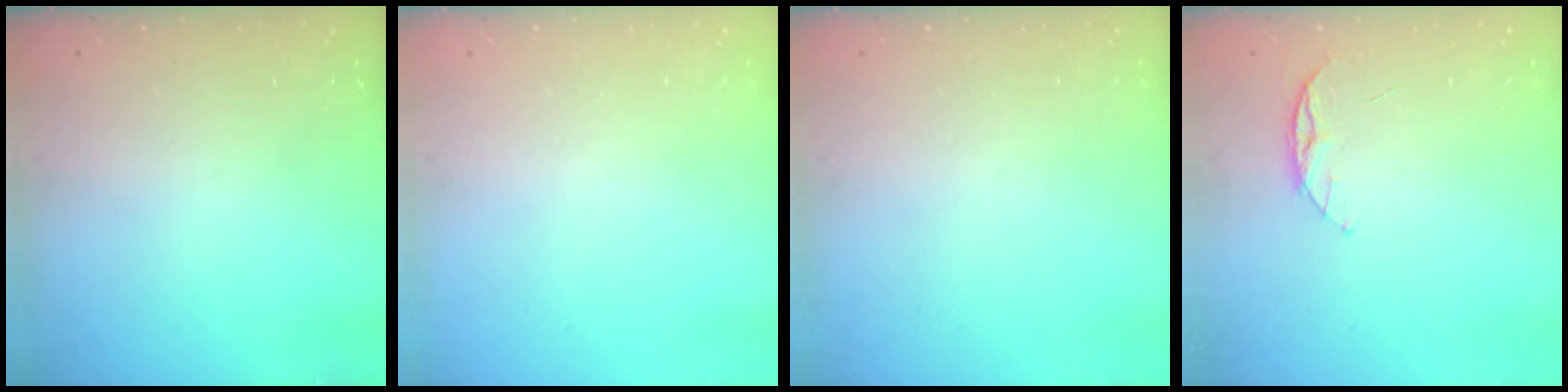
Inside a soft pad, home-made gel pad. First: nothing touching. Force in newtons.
{"total": 0.0}
{"total": 0.0}
{"total": 6.0, "press": 5.9, "slide": 0.6}